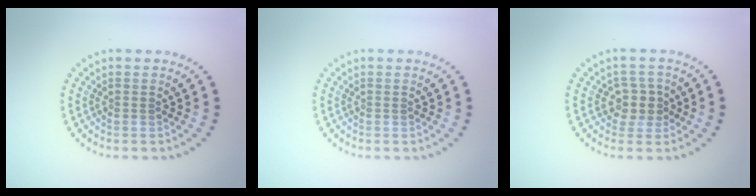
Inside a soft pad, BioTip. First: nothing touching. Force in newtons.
{"total": 0.0}
{"total": 2.6, "press": 2.3, "slide": 1.3}